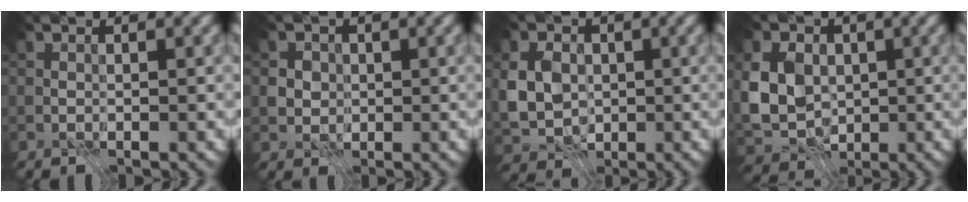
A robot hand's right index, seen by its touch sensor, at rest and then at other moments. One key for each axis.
{"total": 3.0, "fx": 0.4, "fy": 2.7, "fz": 1.2, "tx": -0.020, "ty": 0.009, "tz": 0.001}
{"total": 6.3, "fx": 0.2, "fy": 5.2, "fz": 3.6, "tx": -0.069, "ty": 0.015, "tz": -0.017}
{"total": 8.3, "fx": 0.5, "fy": 6.6, "fz": 5.0, "tx": -0.107, "ty": 0.002, "tz": -0.002}